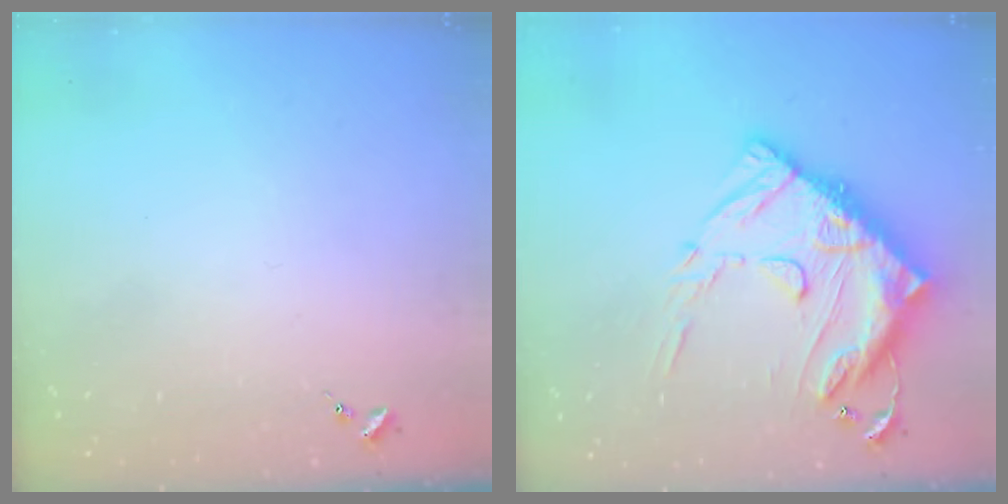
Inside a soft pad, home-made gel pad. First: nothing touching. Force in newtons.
{"total": 21.5, "press": 21.4, "slide": 2.1}